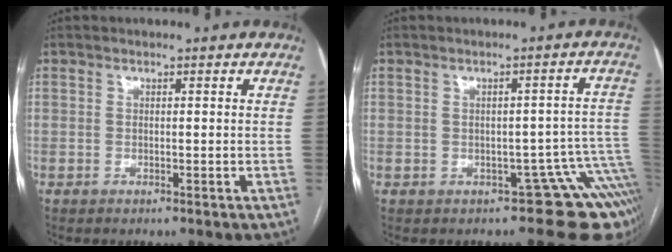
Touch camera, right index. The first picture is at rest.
{"total": 8.2, "force": [-5.1, 4.1, 4.9], "torque": [-0.019, 0.040, -0.055]}